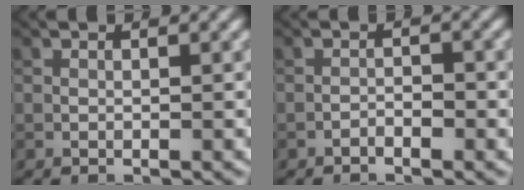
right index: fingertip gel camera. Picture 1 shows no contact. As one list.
[{"total": 1.1, "force": [-0.8, 0.4, 0.6], "torque": [-0.007, 0.003, -0.015]}]